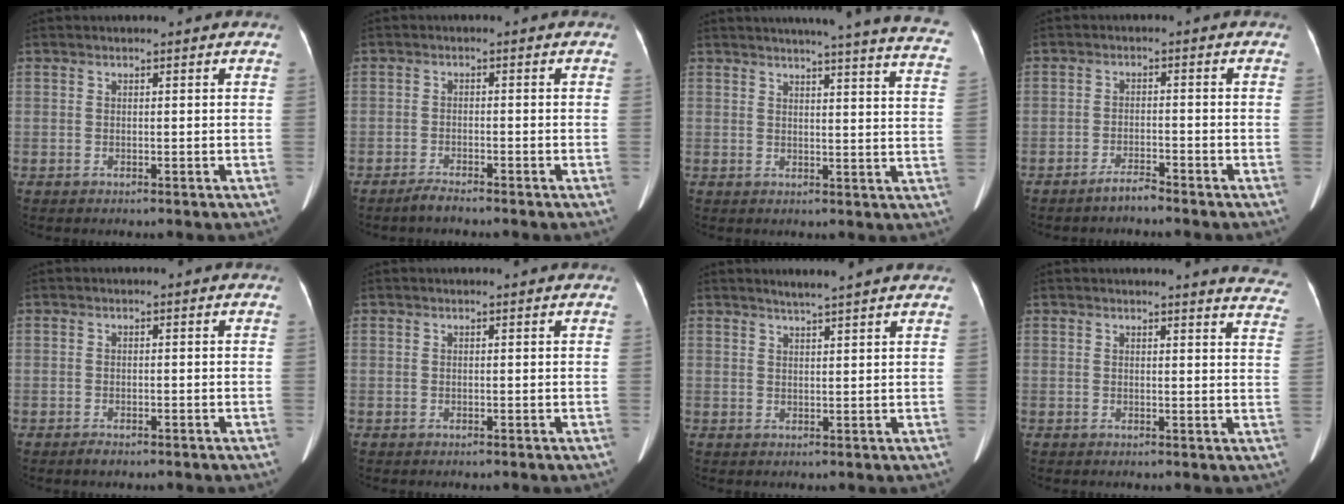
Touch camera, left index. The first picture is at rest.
{"total": 2.0, "force": [-1.9, 0.0, 0.7], "torque": [-0.024, -0.005, -0.034]}
{"total": 22.9, "force": [20.6, 0.4, 10.0], "torque": [-0.130, -0.069, 0.222]}
{"total": 2.4, "force": [-2.3, -0.1, 0.8], "torque": [-0.020, -0.006, -0.040]}
{"total": 1.1, "force": [-0.9, 0.3, 0.6], "torque": [-0.014, -0.002, -0.010]}
{"total": 1.1, "force": [1.1, -0.1, 0.3], "torque": [-0.009, 0.007, 0.014]}
{"total": 5.9, "force": [5.2, -0.4, 2.7], "torque": [-0.045, 0.014, 0.067]}
{"total": 9.9, "force": [9.7, 0.6, 2.0], "torque": [0.004, -0.071, 0.069]}